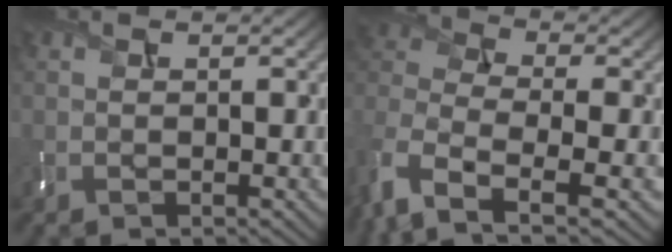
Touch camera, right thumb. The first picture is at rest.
{"total": 9.2, "force": [-4.8, 4.8, 6.3], "torque": [-0.164, -0.018, -0.106]}